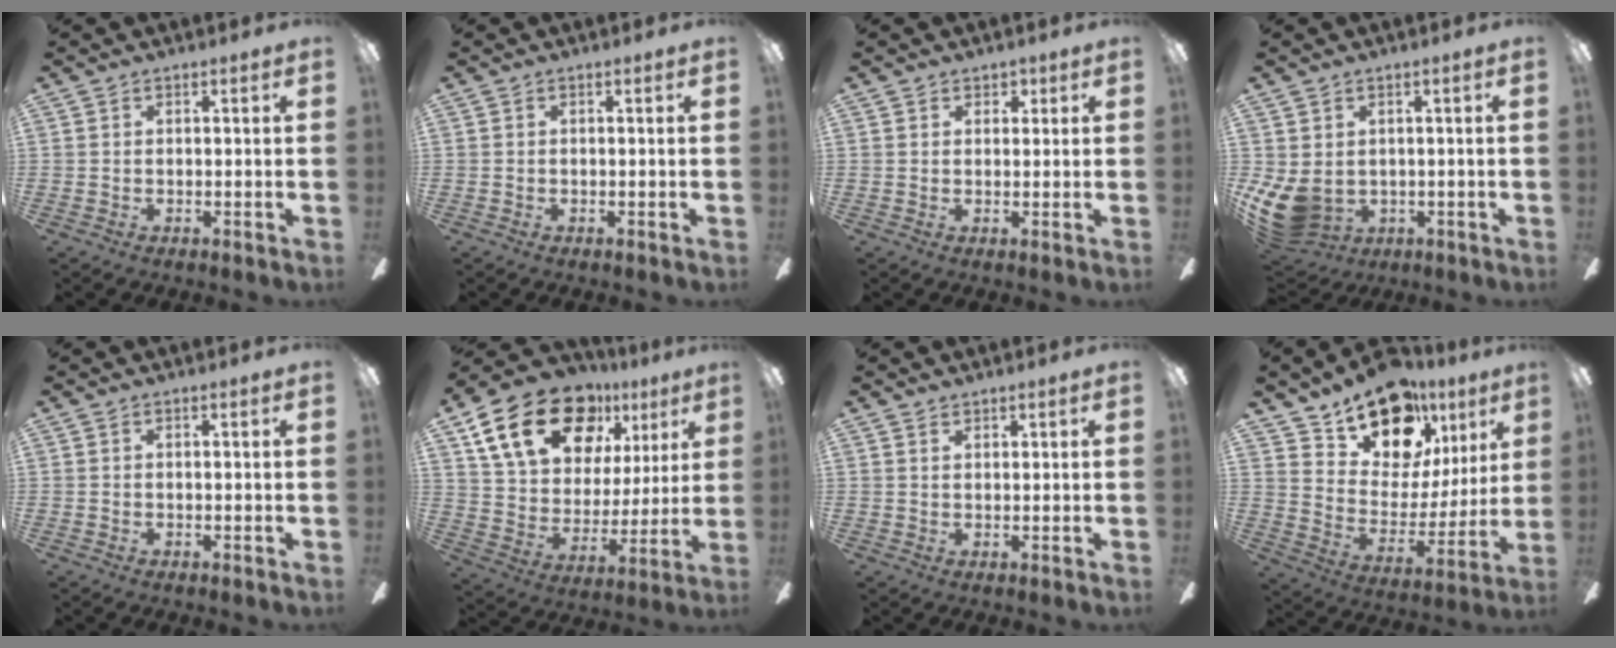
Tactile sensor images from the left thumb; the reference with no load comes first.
{"total": 0.0}
{"total": 2.0, "force": [1.3, 1.5, 0.2], "torque": [0.010, -0.003, 0.020]}
{"total": 8.1, "force": [-0.6, 6.4, 5.0], "torque": [-0.133, -0.007, -0.007]}
{"total": 0.0}
{"total": 23.0, "force": [13.2, 13.8, 12.9], "torque": [-0.221, -0.056, 0.242]}
{"total": 1.2, "force": [1.1, 0.6, 0.1], "torque": [-0.003, 0.000, 0.021]}
{"total": 18.6, "force": [13.6, 10.2, 7.5], "torque": [-0.126, -0.091, 0.244]}